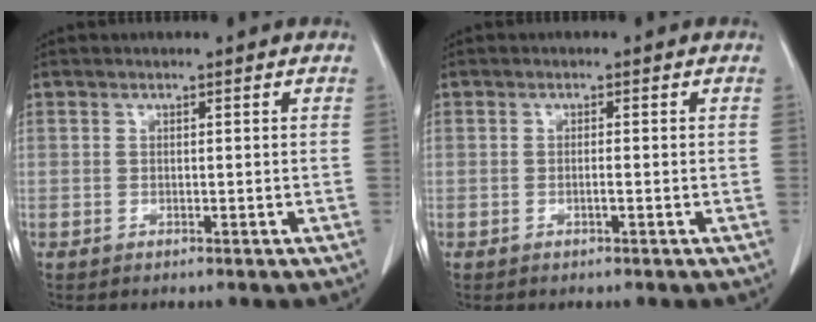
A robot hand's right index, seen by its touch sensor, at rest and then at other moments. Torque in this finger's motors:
{"motor_torque": [-0.04, 0.02, -0.07, 0.00]}